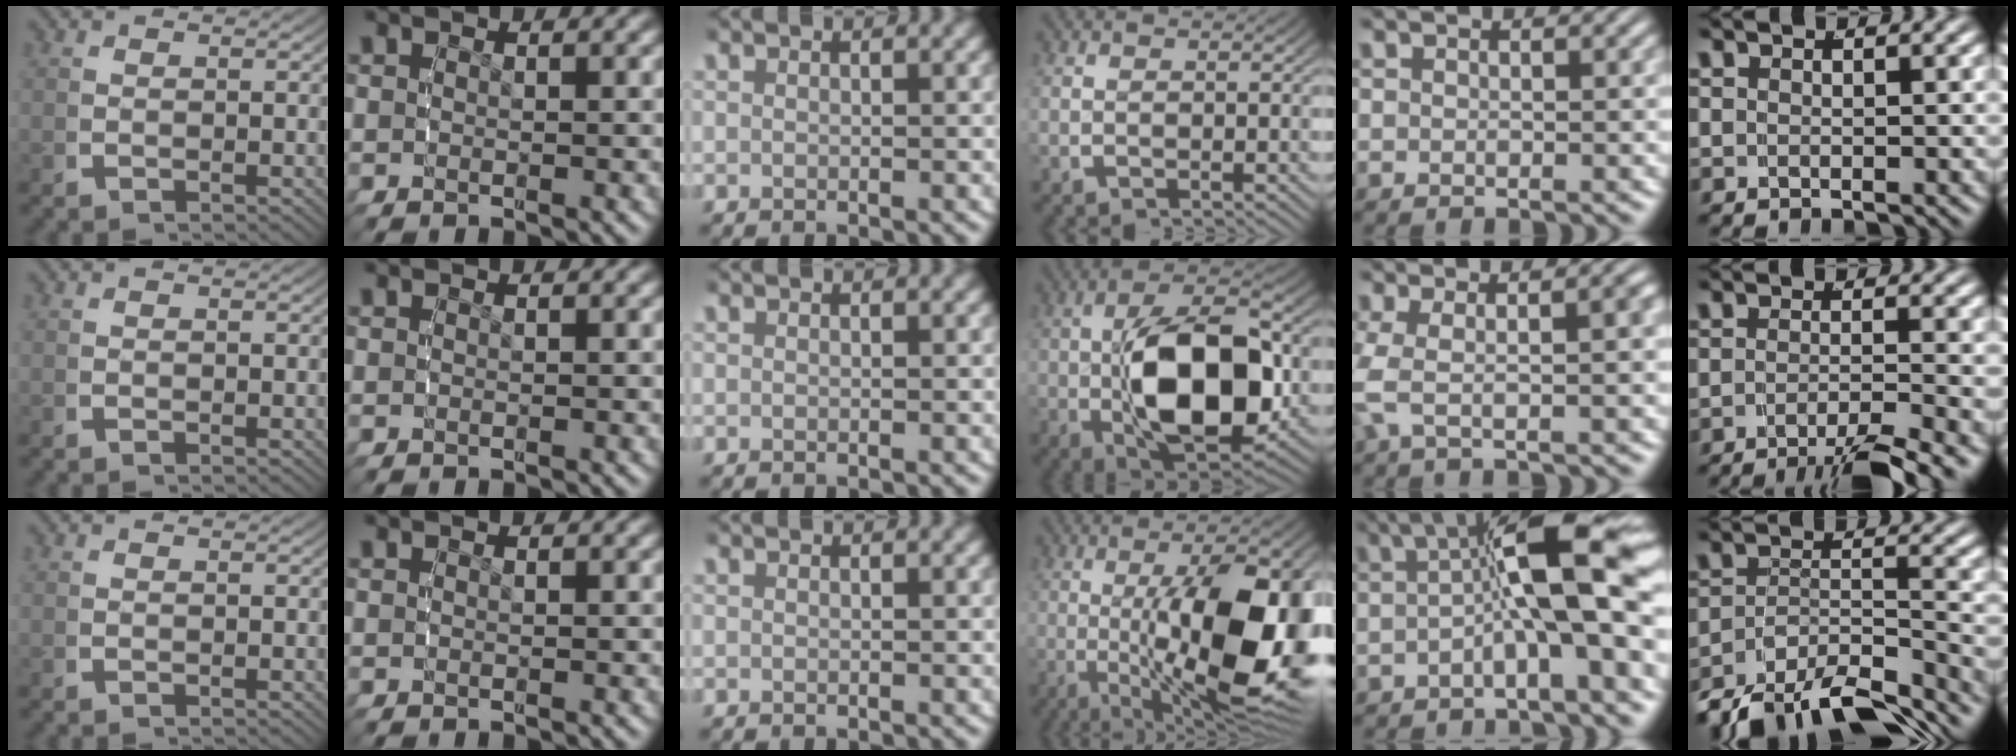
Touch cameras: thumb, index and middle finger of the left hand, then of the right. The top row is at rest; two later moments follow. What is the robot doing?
{"motion": "grasp_and_lifting", "object": "bottle cap"}